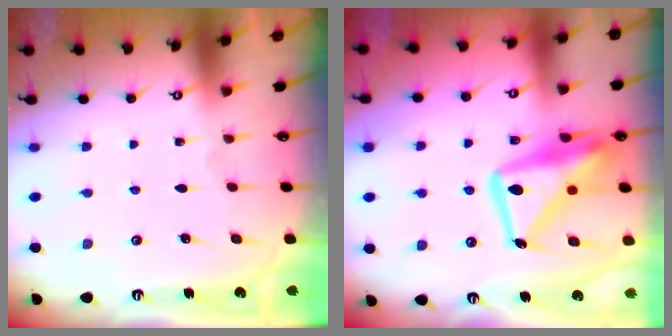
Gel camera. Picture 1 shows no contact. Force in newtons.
{"total": 18.9, "press": 18.8, "slide": 1.9}